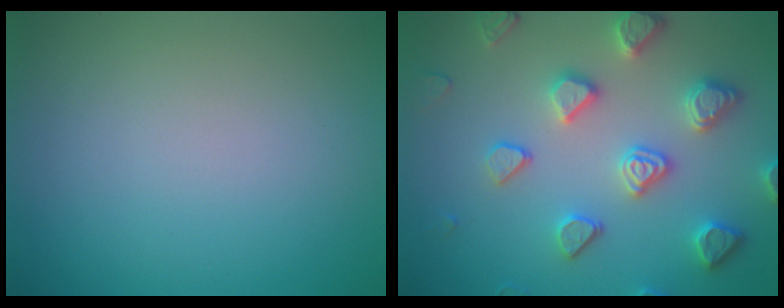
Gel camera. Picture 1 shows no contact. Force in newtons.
{"total": 4.7, "press": 4.4, "slide": 1.5}